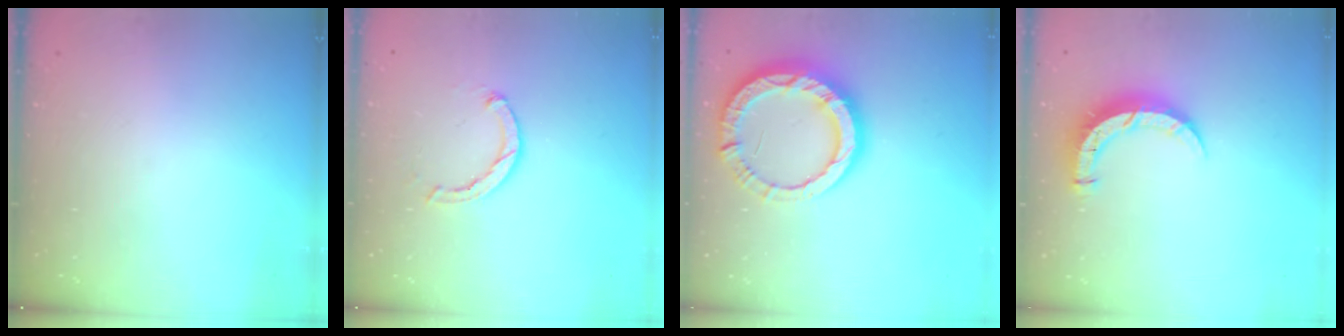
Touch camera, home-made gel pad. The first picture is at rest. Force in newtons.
{"total": 2.3, "press": 2.3, "slide": 0.3}
{"total": 13.9, "press": 13.8, "slide": 1.5}
{"total": 8.2, "press": 8.2, "slide": 0.6}